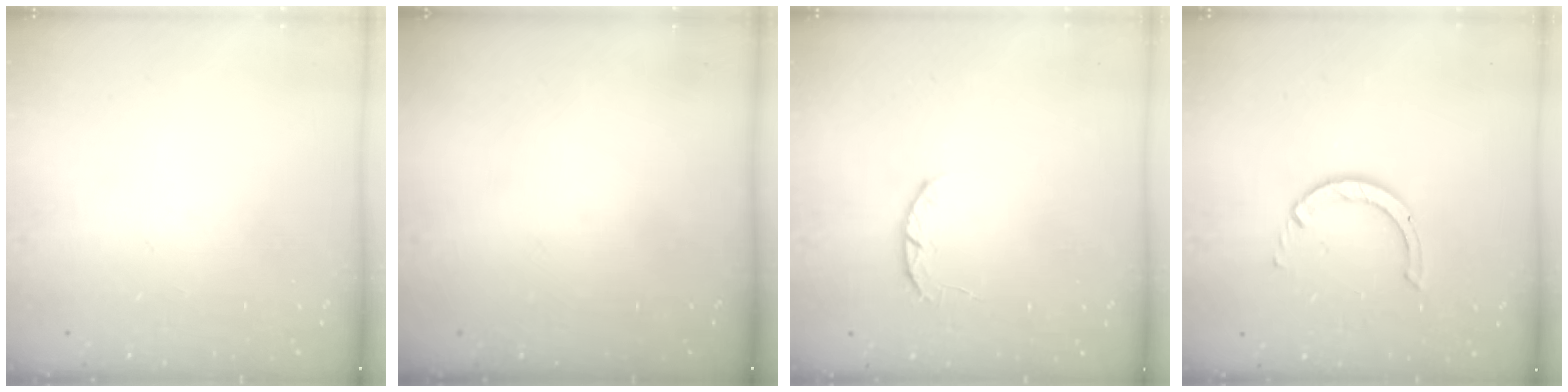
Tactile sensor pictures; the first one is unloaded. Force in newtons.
{"total": 0.0}
{"total": 3.7, "press": 3.7, "slide": 0.6}
{"total": 3.5, "press": 3.5, "slide": 0.6}